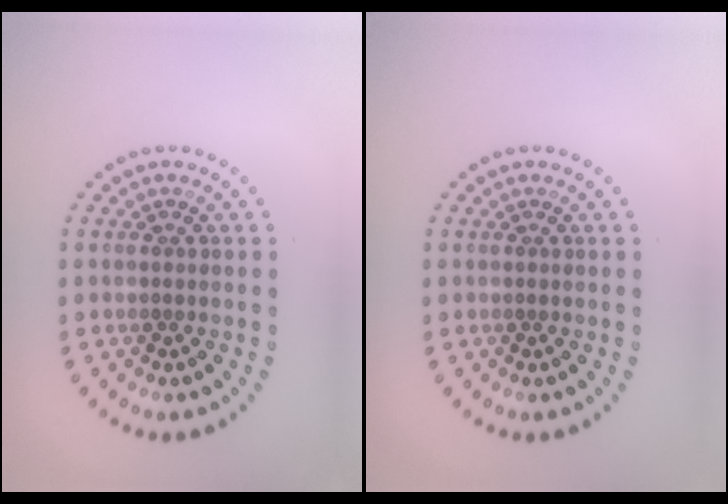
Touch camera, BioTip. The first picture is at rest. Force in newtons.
{"total": 0.0}